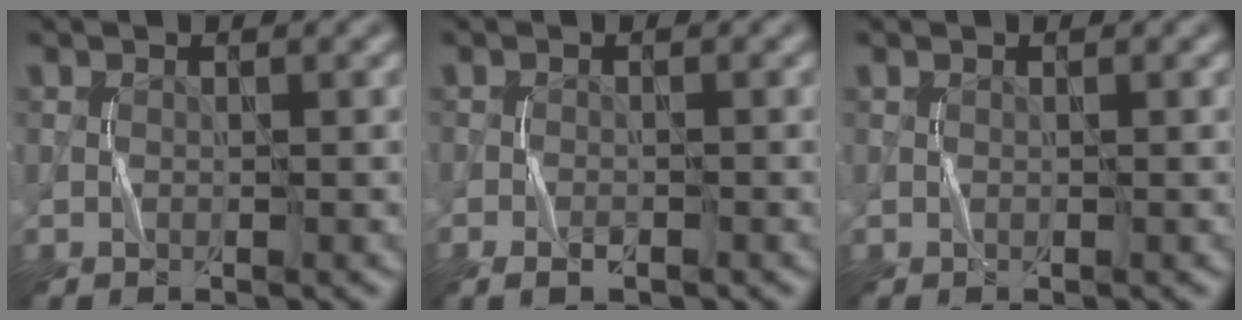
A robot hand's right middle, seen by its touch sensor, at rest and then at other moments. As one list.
[{"total": 2.2, "force": [-1.3, 0.9, 1.4], "torque": [-0.028, -0.003, -0.025]}, {"total": 0.0}]